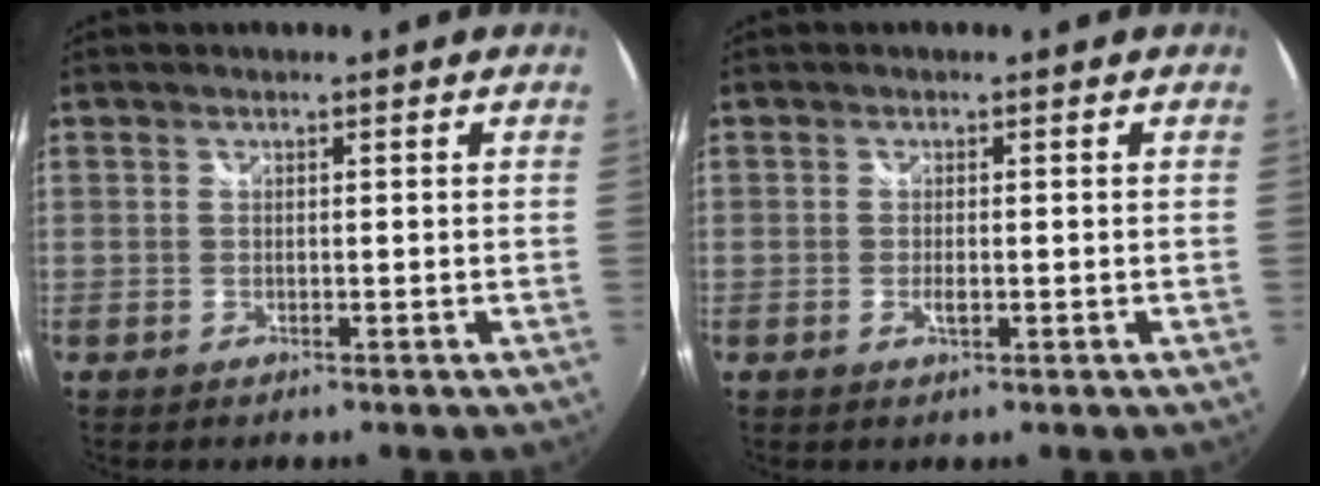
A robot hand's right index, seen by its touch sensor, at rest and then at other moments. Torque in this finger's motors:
{"motor_torque": [0.03, 0.00, 0.06, 0.01]}